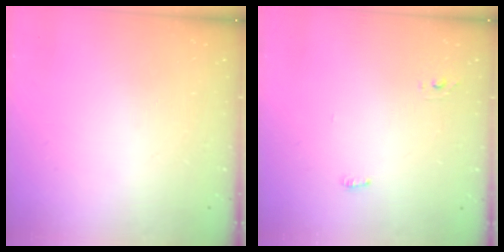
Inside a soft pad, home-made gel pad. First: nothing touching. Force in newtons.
{"total": 7.6, "press": 3.8, "slide": 6.6}